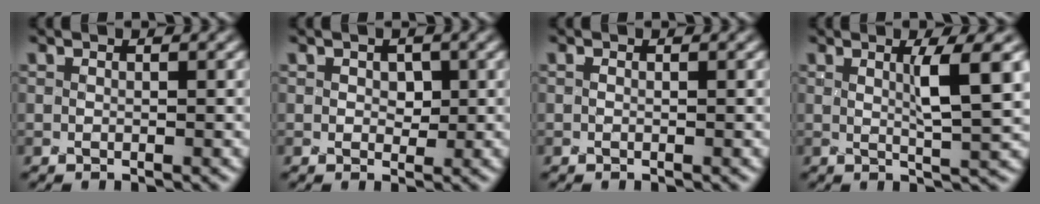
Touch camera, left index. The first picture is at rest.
{"total": 1.0, "force": [-0.2, 0.9, 0.4], "torque": [-0.001, 0.003, 0.006]}
{"total": 0.0}
{"total": 3.9, "force": [0.7, 0.3, 3.8], "torque": [-0.057, 0.003, 0.021]}